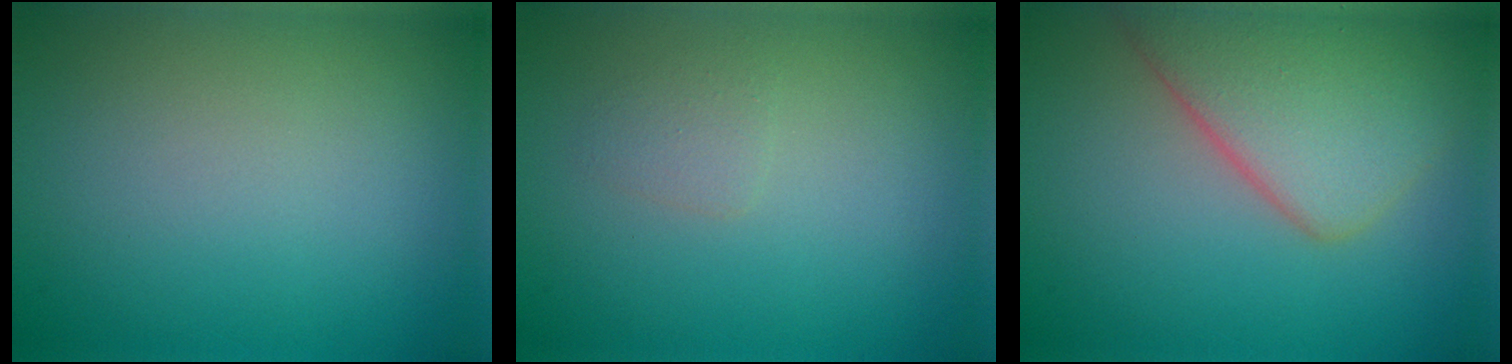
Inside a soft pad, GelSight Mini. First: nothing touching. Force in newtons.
{"total": 1.1, "press": 1.1, "slide": 0.0}
{"total": 6.7, "press": 6.7, "slide": 0.4}